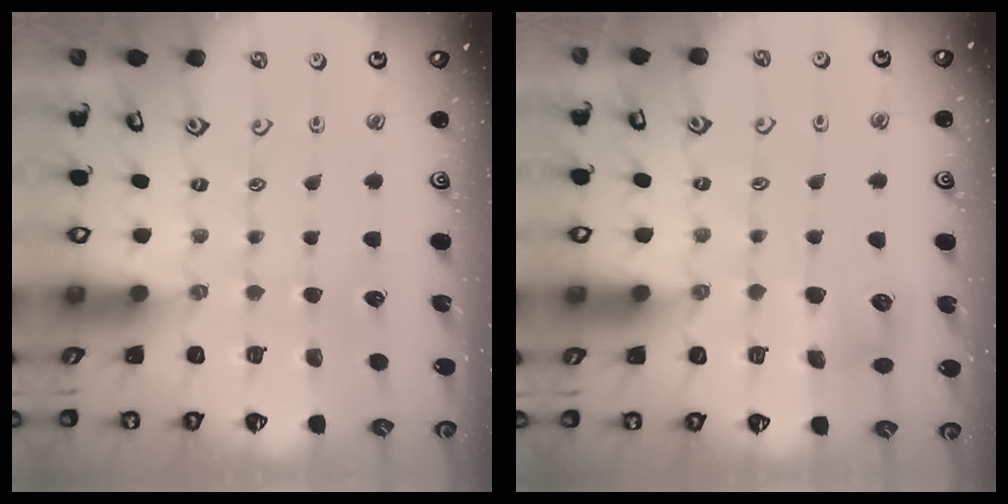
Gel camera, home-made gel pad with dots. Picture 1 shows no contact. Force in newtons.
{"total": 6.3, "press": 6.3, "slide": 0.6}